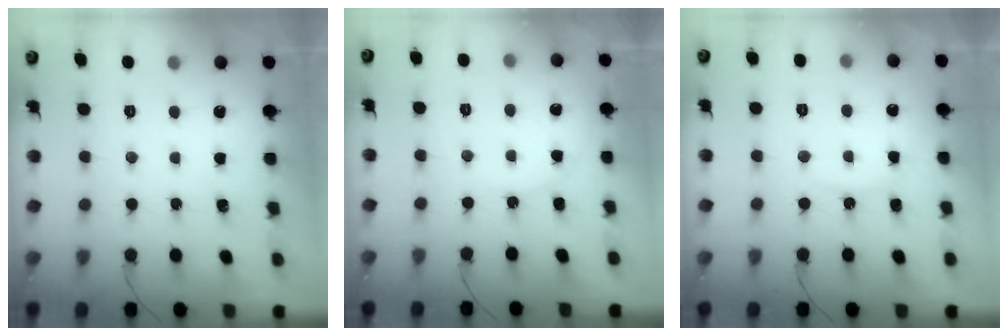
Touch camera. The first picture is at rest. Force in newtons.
{"total": 6.7, "press": 6.7, "slide": 0.6}
{"total": 6.5, "press": 6.5, "slide": 0.2}